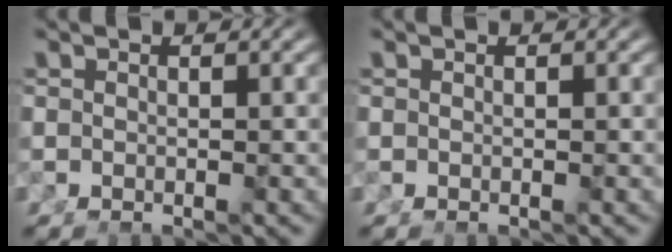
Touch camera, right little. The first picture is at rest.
{"total": 0.0}